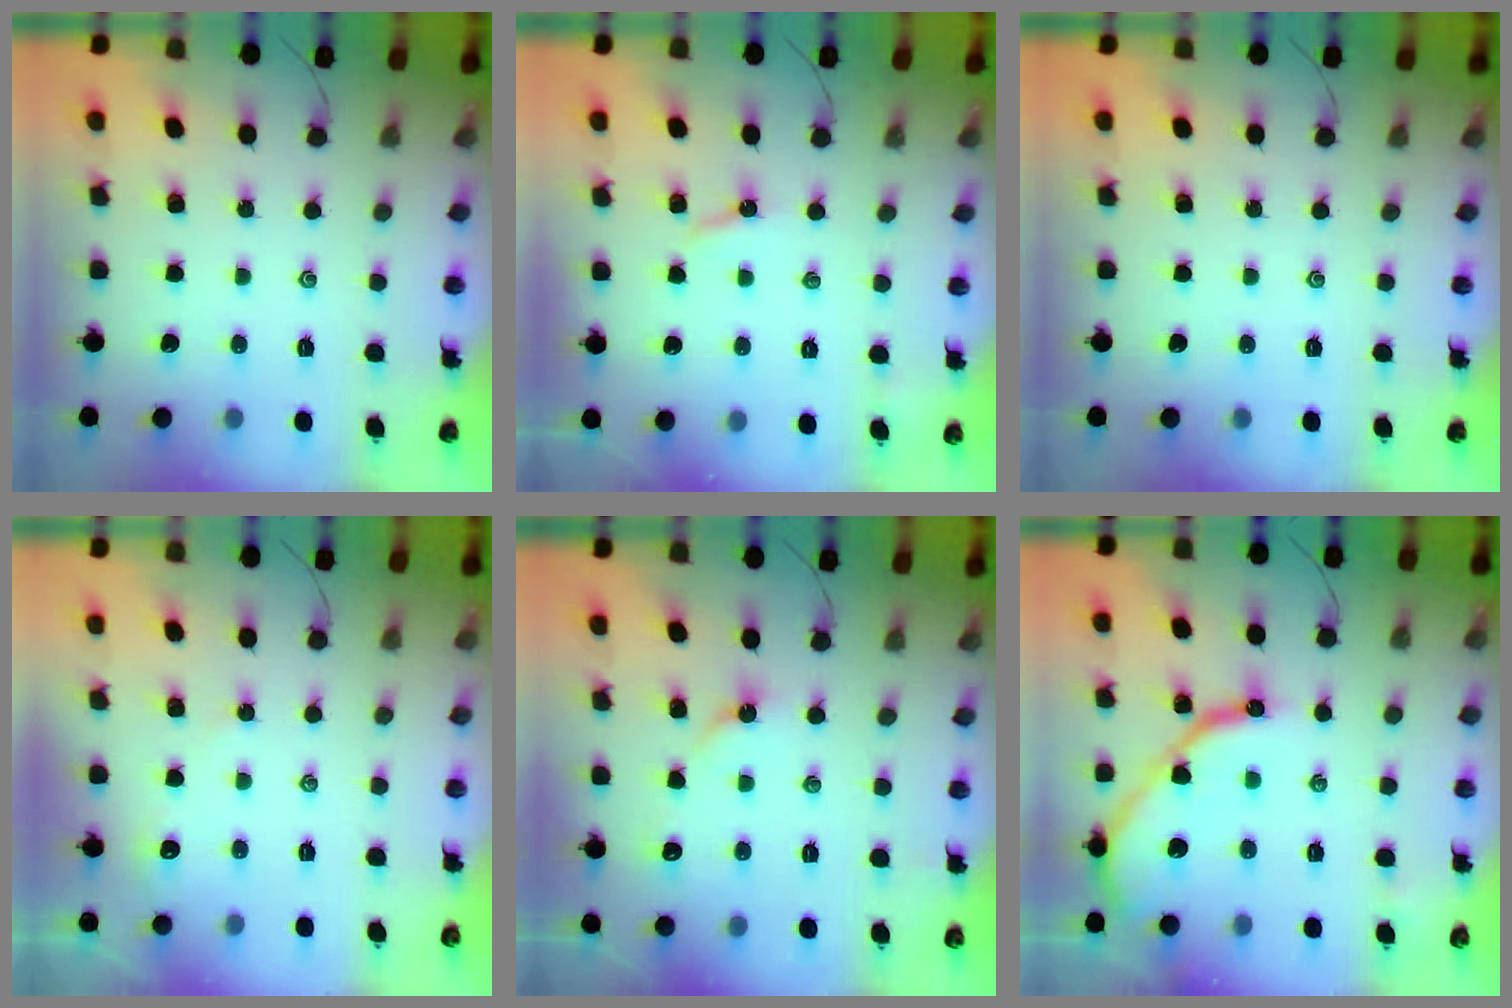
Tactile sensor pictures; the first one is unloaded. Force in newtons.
{"total": 3.5, "press": 3.5, "slide": 0.3}
{"total": 0.0}
{"total": 2.2, "press": 2.2, "slide": 0.3}
{"total": 3.8, "press": 3.7, "slide": 0.6}
{"total": 11.8, "press": 11.7, "slide": 1.3}